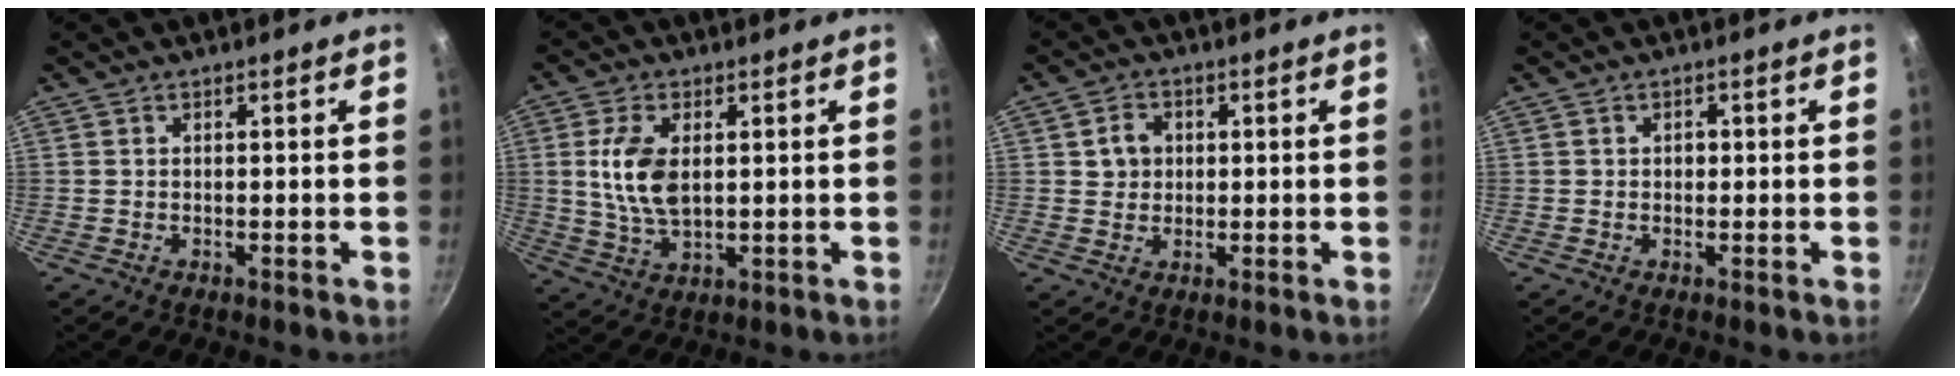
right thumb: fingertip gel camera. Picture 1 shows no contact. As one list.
[{"total": 9.6, "force": [1.5, 5.2, 7.9], "torque": [-0.161, -0.008, 0.036]}, {"total": 4.2, "force": [0.9, 3.7, 2.0], "torque": [-0.014, 0.000, 0.013]}, {"total": 1.2, "force": [0.1, 1.0, 0.7], "torque": [-0.003, 0.003, -0.001]}]